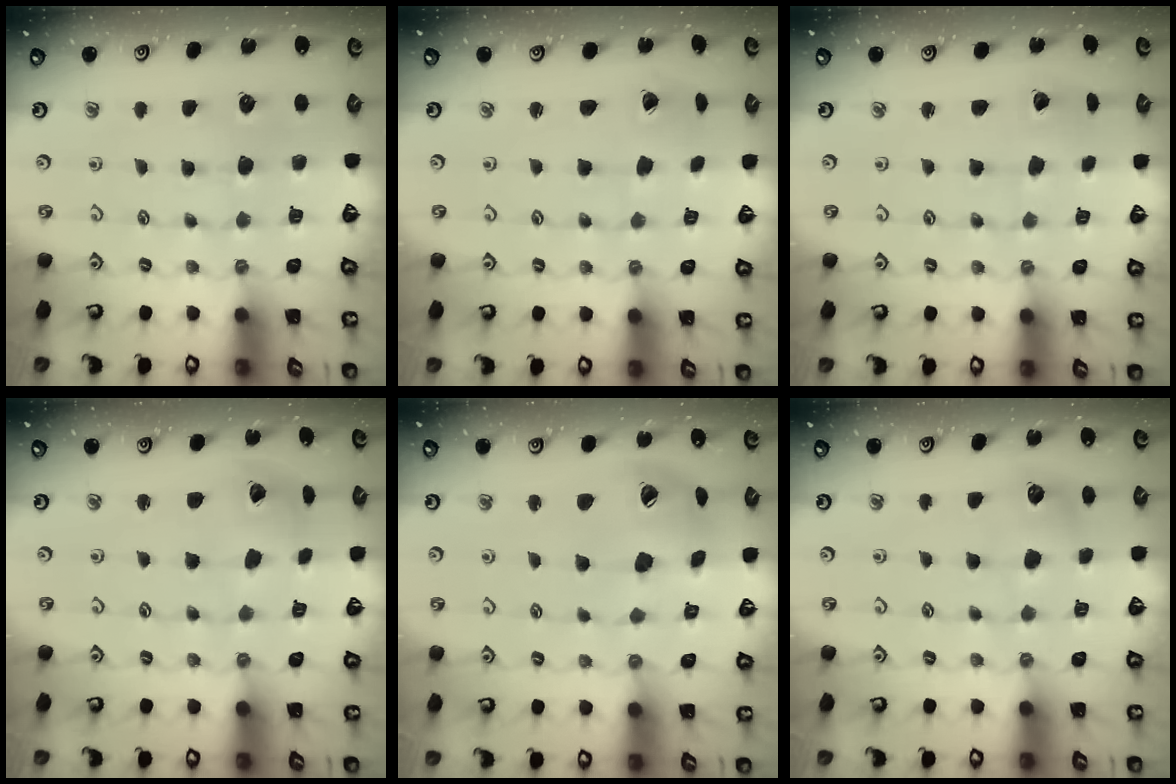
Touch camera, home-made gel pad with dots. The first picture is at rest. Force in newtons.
{"total": 1.3, "press": 1.2, "slide": 0.4}
{"total": 2.6, "press": 2.6, "slide": 0.1}
{"total": 6.1, "press": 6.0, "slide": 0.9}
{"total": 15.2, "press": 15.0, "slide": 2.2}
{"total": 5.9, "press": 5.9, "slide": 0.8}